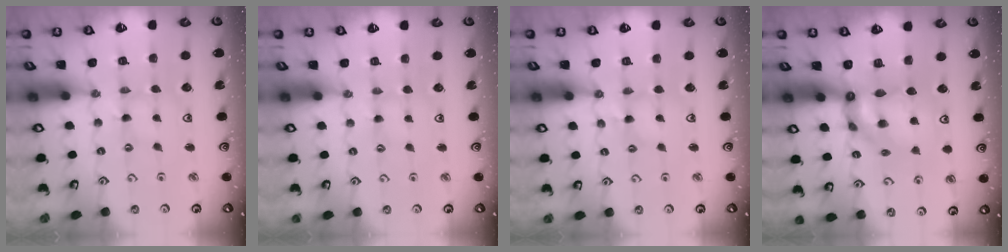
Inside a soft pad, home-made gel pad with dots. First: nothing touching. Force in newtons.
{"total": 1.5, "press": 1.5, "slide": 0.3}
{"total": 3.1, "press": 3.1, "slide": 0.3}
{"total": 9.0, "press": 9.0, "slide": 1.1}